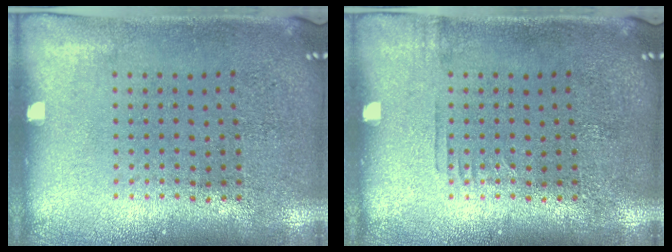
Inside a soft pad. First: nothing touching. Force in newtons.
{"total": 0.6, "press": 0.6, "slide": 0.2}